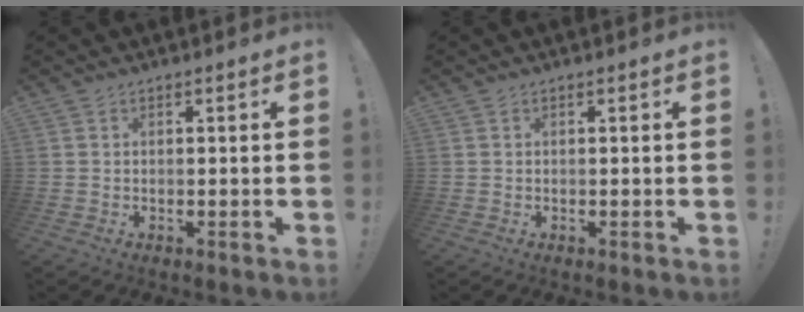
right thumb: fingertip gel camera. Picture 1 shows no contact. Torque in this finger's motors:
{"motor_torque": [0.00, 0.00, 0.00, 0.00, 0.00]}